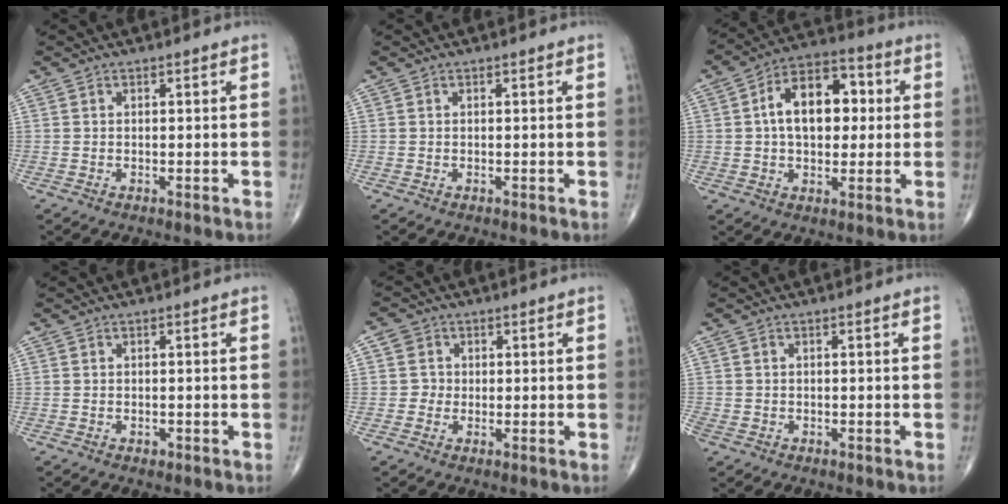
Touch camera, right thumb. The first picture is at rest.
{"total": 0.0}
{"total": 14.2, "force": [2.0, 8.9, 10.9], "torque": [-0.144, 0.022, 0.022]}
{"total": 0.8, "force": [-0.4, 0.5, 0.4], "torque": [-0.005, 0.000, -0.006]}
{"total": 3.1, "force": [0.0, 3.0, 0.5], "torque": [0.014, 0.008, -0.004]}
{"total": 1.9, "force": [-0.9, 1.5, 0.7], "torque": [-0.018, 0.001, -0.016]}